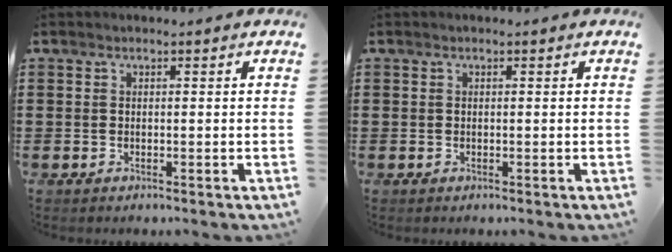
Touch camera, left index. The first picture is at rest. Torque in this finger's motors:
{"motor_torque": [0.01, 0.01, 0.00, -0.01]}